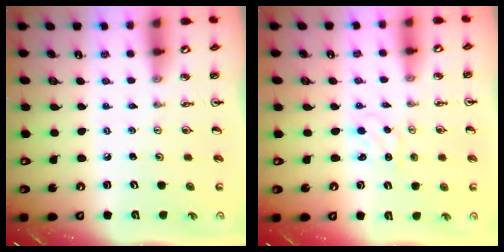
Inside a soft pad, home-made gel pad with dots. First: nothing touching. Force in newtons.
{"total": 1.5, "press": 1.5, "slide": 0.2}